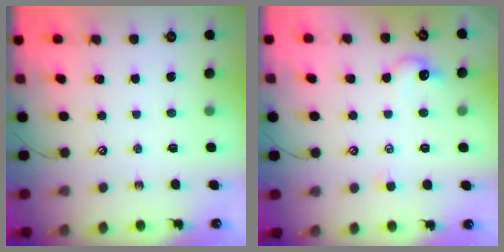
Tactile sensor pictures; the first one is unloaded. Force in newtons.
{"total": 3.0, "press": 2.9, "slide": 0.6}